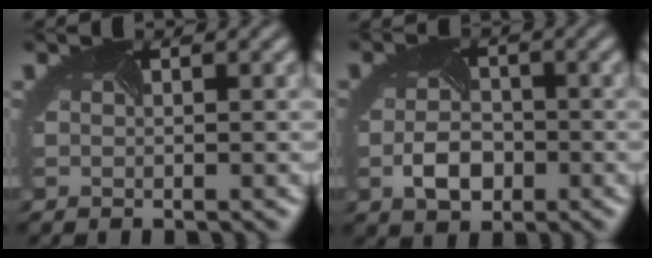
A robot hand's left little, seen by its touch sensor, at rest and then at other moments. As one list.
[{"total": 3.7, "force": [-1.2, 2.5, 2.4], "torque": [-0.052, -0.011, -0.025]}]